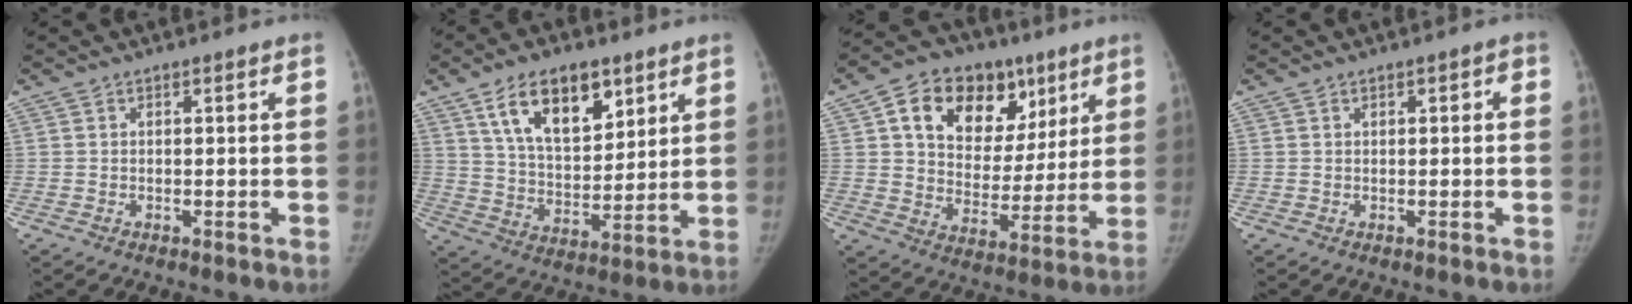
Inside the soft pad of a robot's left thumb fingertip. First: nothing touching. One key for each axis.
{"total": 15.0, "fx": 8.1, "fy": 7.9, "fz": 9.9, "tx": -0.129, "ty": -0.040, "tz": 0.148}
{"total": 20.4, "fx": 9.0, "fy": 14.0, "fz": 11.7, "tx": -0.137, "ty": -0.010, "tz": 0.147}
{"total": 1.0, "fx": 0.2, "fy": 0.7, "fz": 0.6, "tx": 0.000, "ty": 0.003, "tz": 0.000}